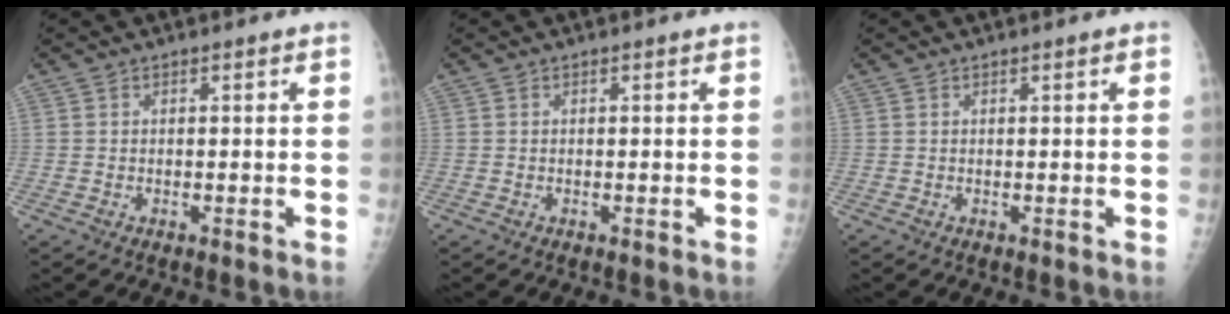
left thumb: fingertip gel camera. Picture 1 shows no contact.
{"total": 0.0}
{"total": 0.6, "force": [0.2, 0.1, 0.6], "torque": [-0.010, 0.001, 0.002]}